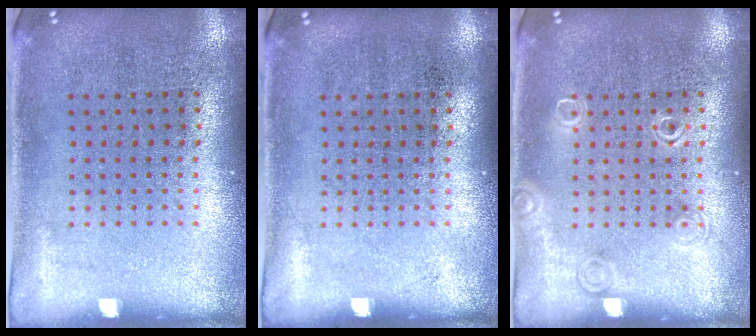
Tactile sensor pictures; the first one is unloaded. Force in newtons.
{"total": 0.0}
{"total": 1.2, "press": 1.2, "slide": 0.2}